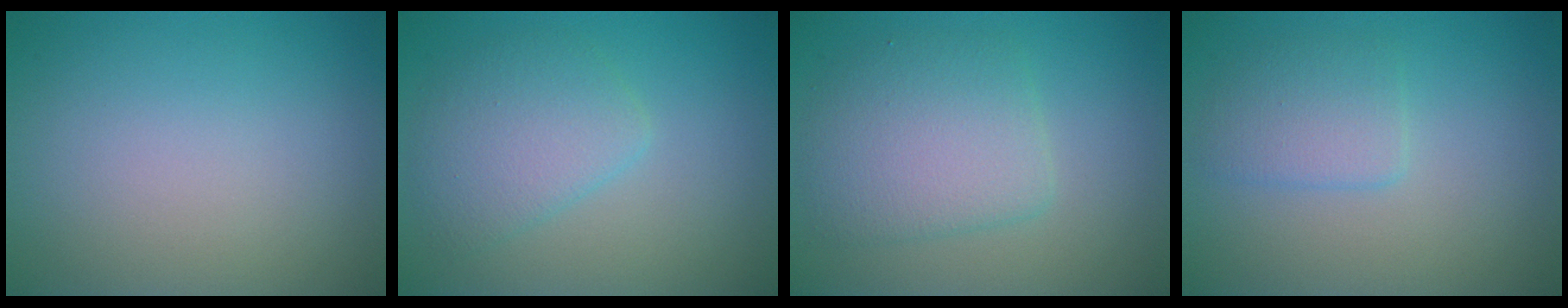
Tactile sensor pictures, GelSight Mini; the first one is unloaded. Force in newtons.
{"total": 3.7, "press": 3.7, "slide": 0.1}
{"total": 4.6, "press": 4.6, "slide": 0.1}
{"total": 2.4, "press": 2.3, "slide": 0.2}